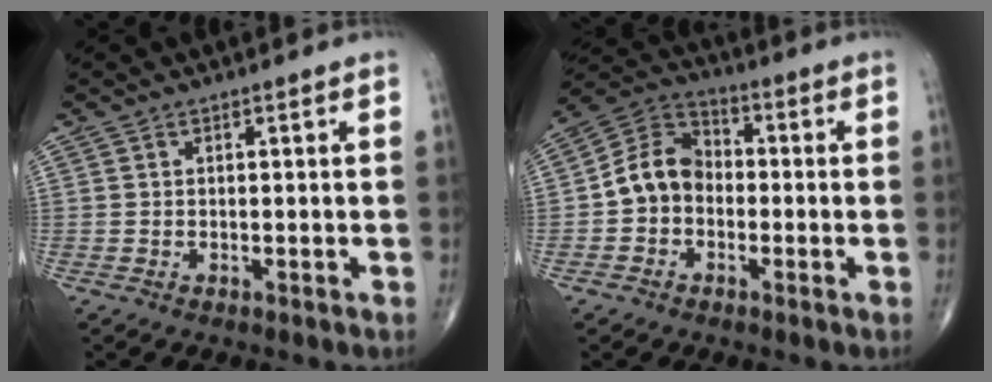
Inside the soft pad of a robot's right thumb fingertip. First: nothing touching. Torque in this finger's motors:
{"motor_torque": [0.10, 0.09, 0.18, -0.18, 0.08]}